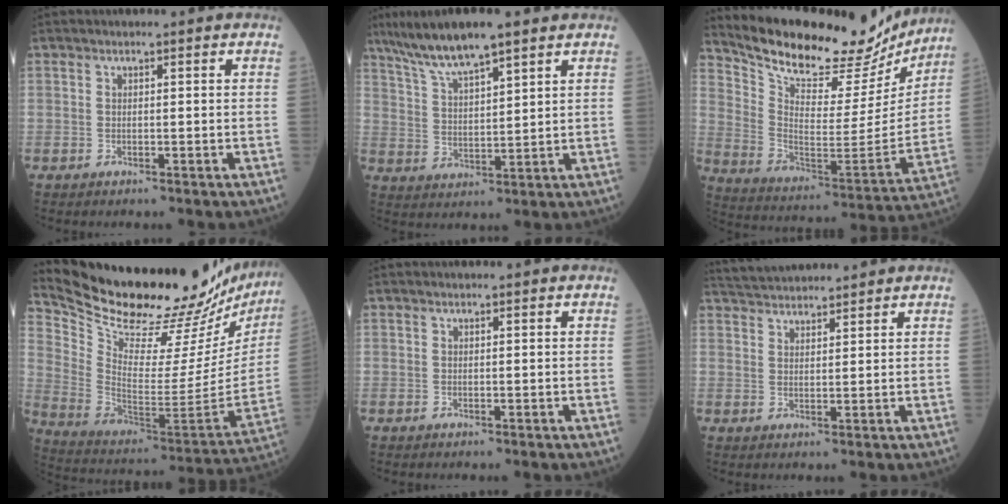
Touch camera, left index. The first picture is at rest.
{"total": 10.3, "force": [8.1, 1.2, 6.3], "torque": [-0.118, 0.017, 0.152]}
{"total": 23.8, "force": [21.7, 6.3, 7.5], "torque": [-0.125, -0.043, 0.312]}
{"total": 32.3, "force": [29.4, 3.6, 12.9], "torque": [-0.218, -0.122, 0.409]}
{"total": 0.0}
{"total": 8.1, "force": [7.9, 0.9, 1.8], "torque": [-0.034, 0.034, 0.132]}